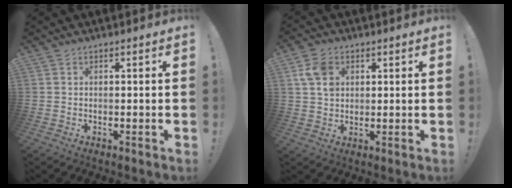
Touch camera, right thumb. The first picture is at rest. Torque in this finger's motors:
{"motor_torque": [0.52, 1.18, 0.67, 0.09, 0.00]}